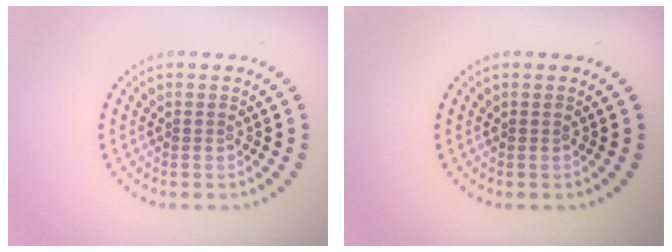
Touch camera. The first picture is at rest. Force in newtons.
{"total": 0.0}